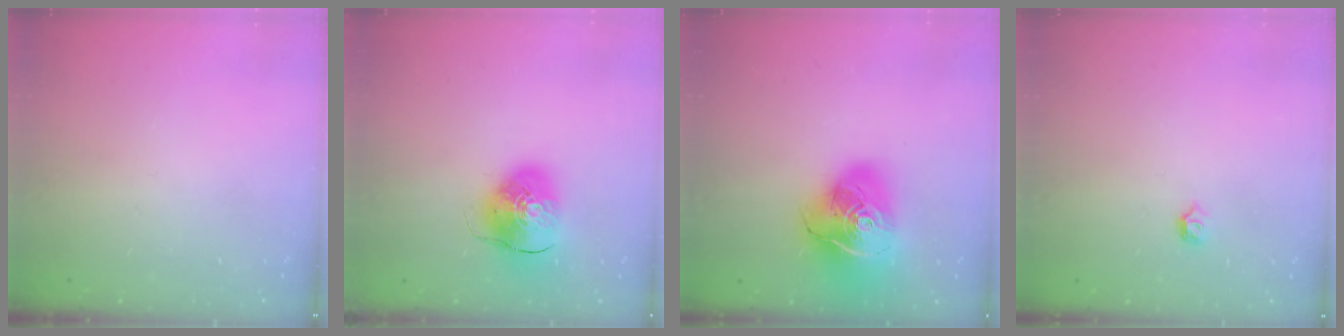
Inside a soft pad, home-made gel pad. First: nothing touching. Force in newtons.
{"total": 10.4, "press": 10.2, "slide": 1.7}
{"total": 22.2, "press": 22.0, "slide": 2.8}
{"total": 4.0, "press": 4.0, "slide": 0.8}